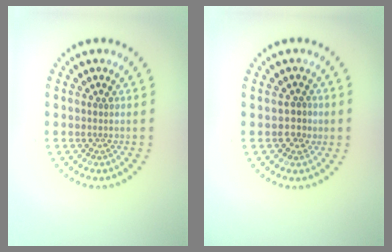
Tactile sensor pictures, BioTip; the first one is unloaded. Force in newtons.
{"total": 1.6, "press": 1.5, "slide": 0.5}